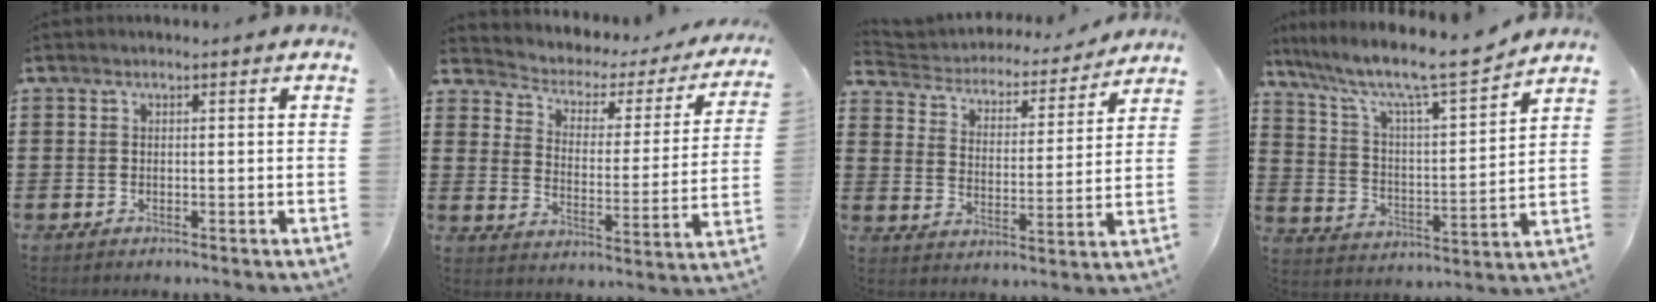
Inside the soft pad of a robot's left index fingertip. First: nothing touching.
{"total": 2.3, "force": [1.5, 1.7, 0.7], "torque": [-0.032, -0.018, 0.013]}
{"total": 3.3, "force": [3.2, 0.8, 0.3], "torque": [-0.030, -0.028, 0.046]}
{"total": 8.8, "force": [7.4, 0.8, 4.8], "torque": [-0.124, -0.051, 0.119]}